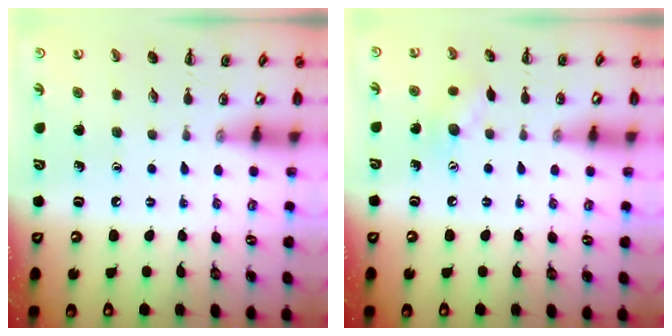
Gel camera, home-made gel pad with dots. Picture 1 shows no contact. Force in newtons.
{"total": 7.2, "press": 7.2, "slide": 0.4}